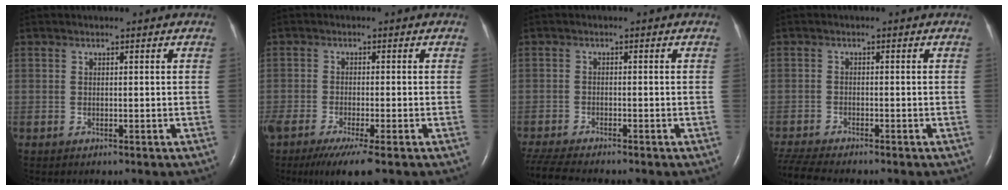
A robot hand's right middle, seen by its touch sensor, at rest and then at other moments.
{"total": 7.9, "force": [-5.5, 0.8, 5.6], "torque": [-0.090, -0.020, -0.088]}
{"total": 6.8, "force": [-6.2, 0.4, 2.8], "torque": [-0.054, -0.018, -0.108]}
{"total": 6.0, "force": [-5.6, 0.0, 2.2], "torque": [-0.046, -0.017, -0.099]}